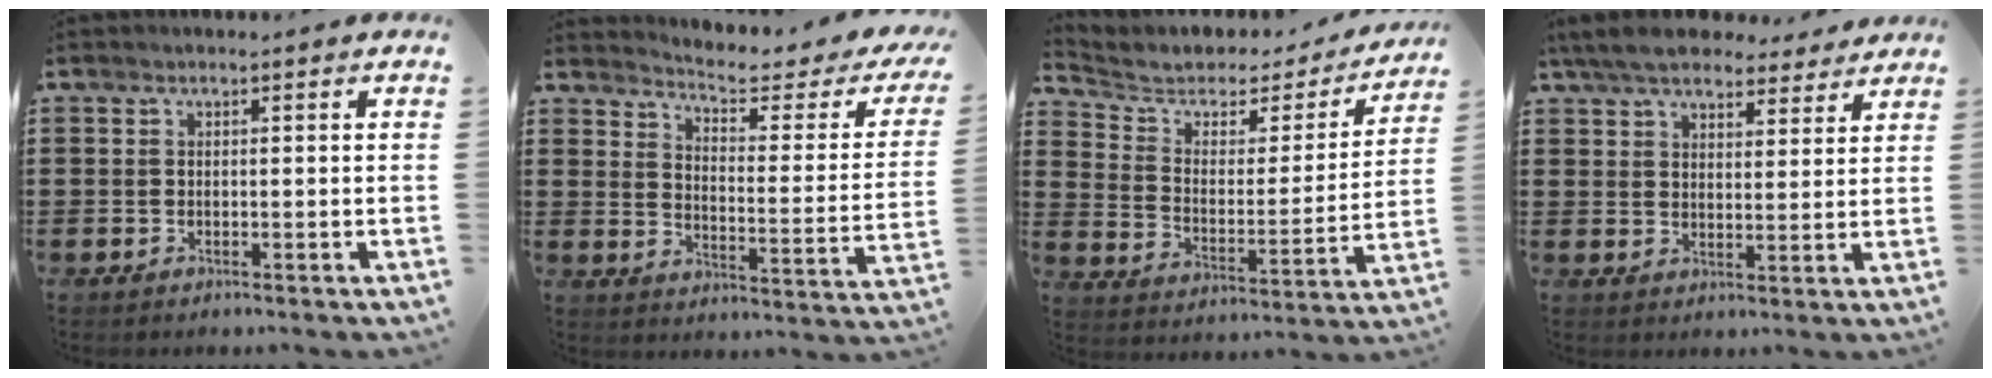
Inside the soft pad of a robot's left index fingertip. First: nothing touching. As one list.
[{"total": 4.0, "force": [3.4, 0.2, 2.1], "torque": [-0.061, -0.027, 0.049]}, {"total": 4.5, "force": [3.3, 2.7, 1.3], "torque": [-0.054, -0.017, 0.051]}, {"total": 6.7, "force": [6.0, 1.6, 2.3], "torque": [-0.068, -0.015, 0.111]}]